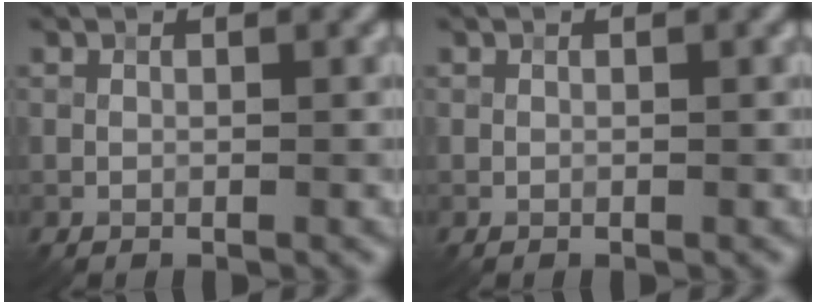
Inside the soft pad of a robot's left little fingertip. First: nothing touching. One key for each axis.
{"total": 0.0}